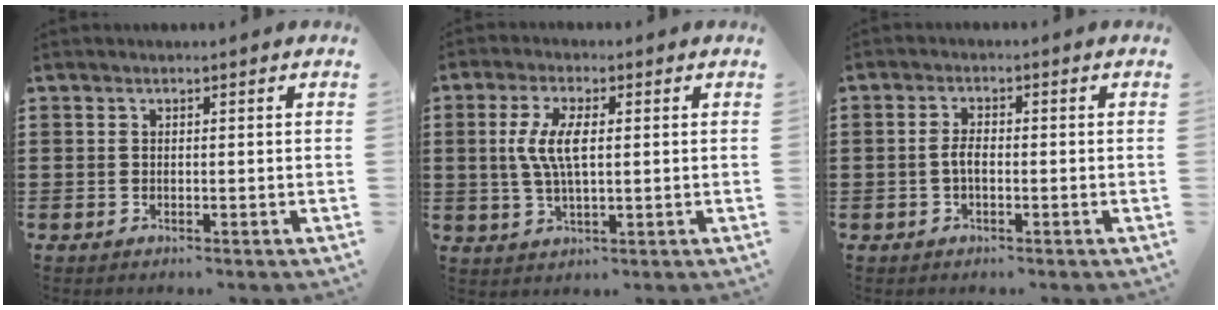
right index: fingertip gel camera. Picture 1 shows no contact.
{"total": 6.2, "force": [0.7, 2.2, 5.8], "torque": [-0.134, 0.000, 0.004]}
{"total": 2.4, "force": [-0.6, 1.0, 2.1], "torque": [-0.056, -0.003, -0.016]}